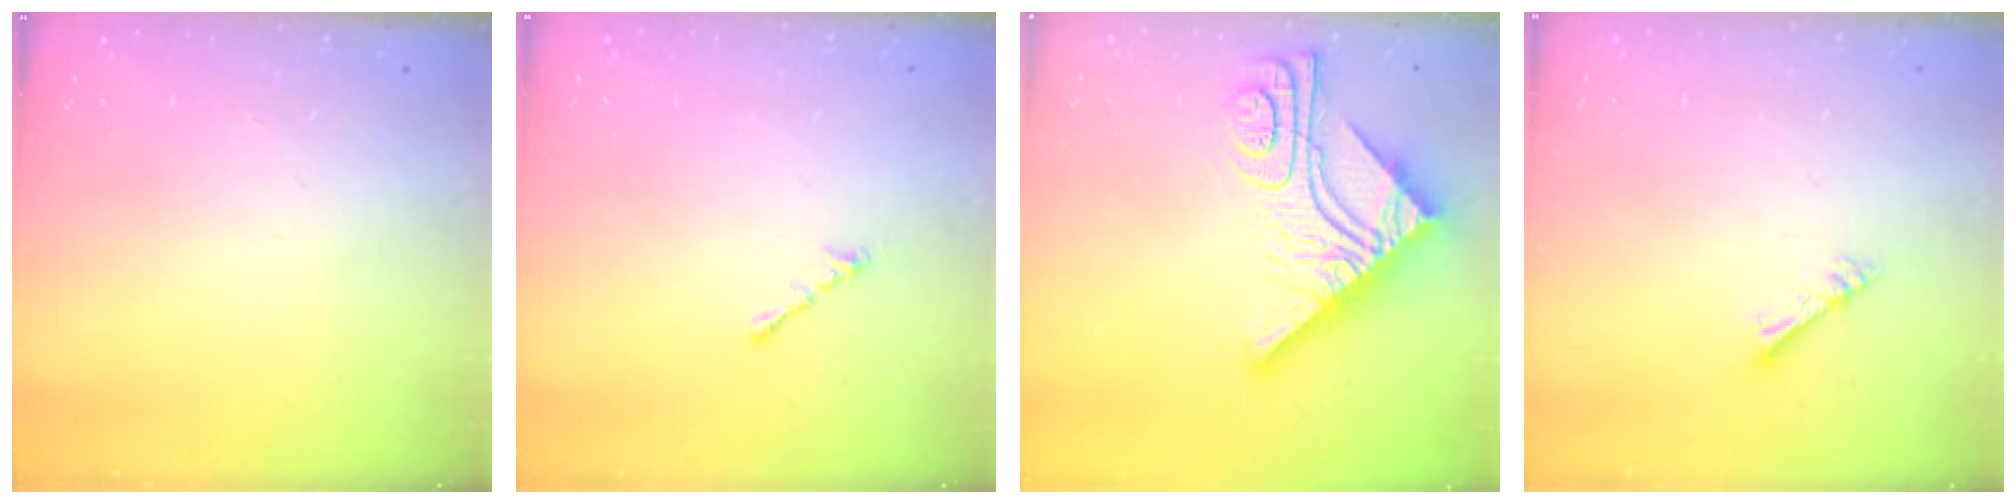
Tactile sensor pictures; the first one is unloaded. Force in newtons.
{"total": 0.0}
{"total": 16.9, "press": 16.8, "slide": 1.5}
{"total": 2.8, "press": 2.8, "slide": 0.4}